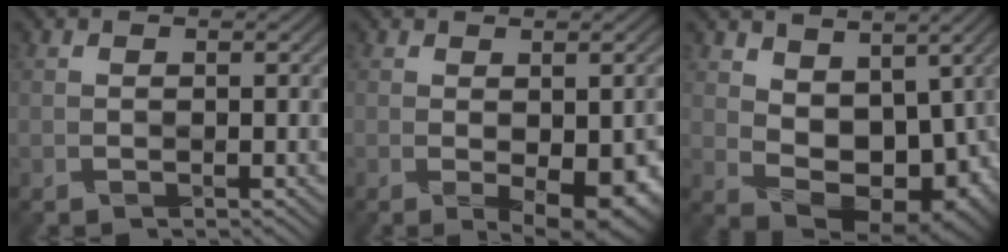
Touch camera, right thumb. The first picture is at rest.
{"total": 6.4, "force": [-1.9, 2.6, 5.6], "torque": [-0.077, -0.010, -0.013]}
{"total": 8.9, "force": [2.6, 5.8, 6.2], "torque": [-0.103, -0.005, 0.053]}